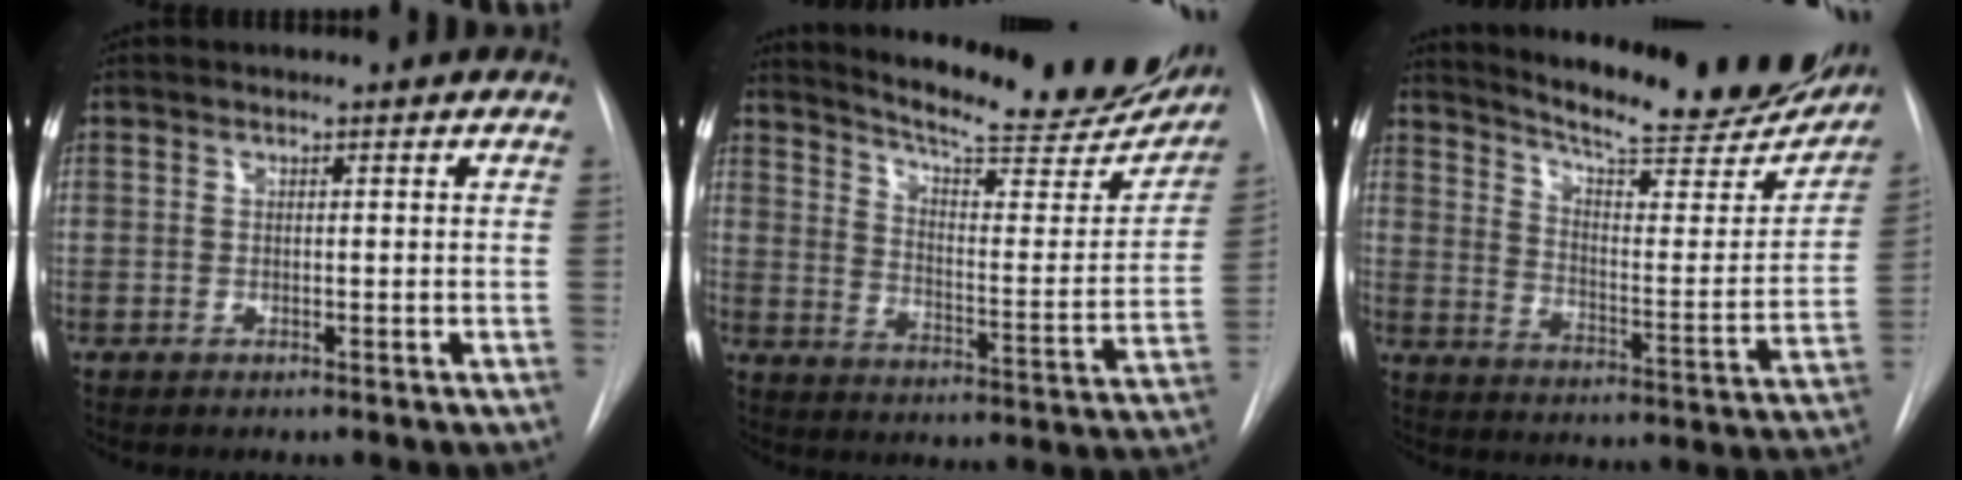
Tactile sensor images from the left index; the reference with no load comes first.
{"total": 24.5, "force": [21.5, 4.4, 11.1], "torque": [-0.158, -0.068, 0.269]}
{"total": 25.5, "force": [22.3, 4.4, 11.6], "torque": [-0.169, -0.070, 0.283]}